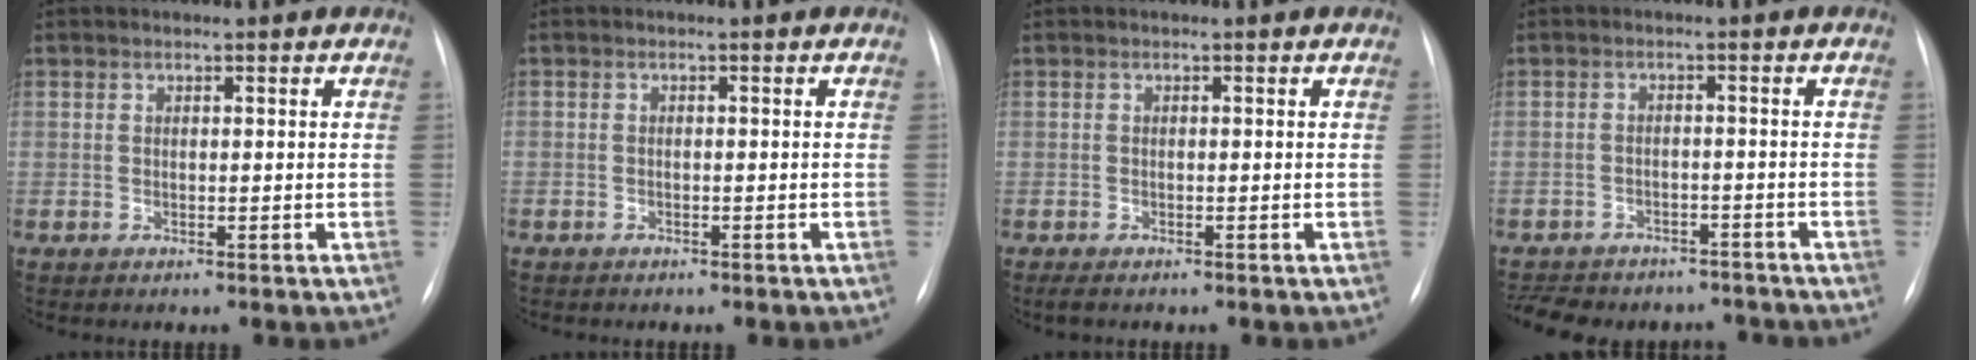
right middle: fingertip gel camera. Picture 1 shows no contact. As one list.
[{"total": 1.4, "force": [-1.2, 0.8, 0.3], "torque": [-0.008, 0.002, -0.016]}, {"total": 1.5, "force": [-1.2, 0.4, 0.7], "torque": [-0.014, -0.003, -0.016]}, {"total": 13.3, "force": [-11.4, 5.7, 3.7], "torque": [-0.088, 0.003, -0.138]}]